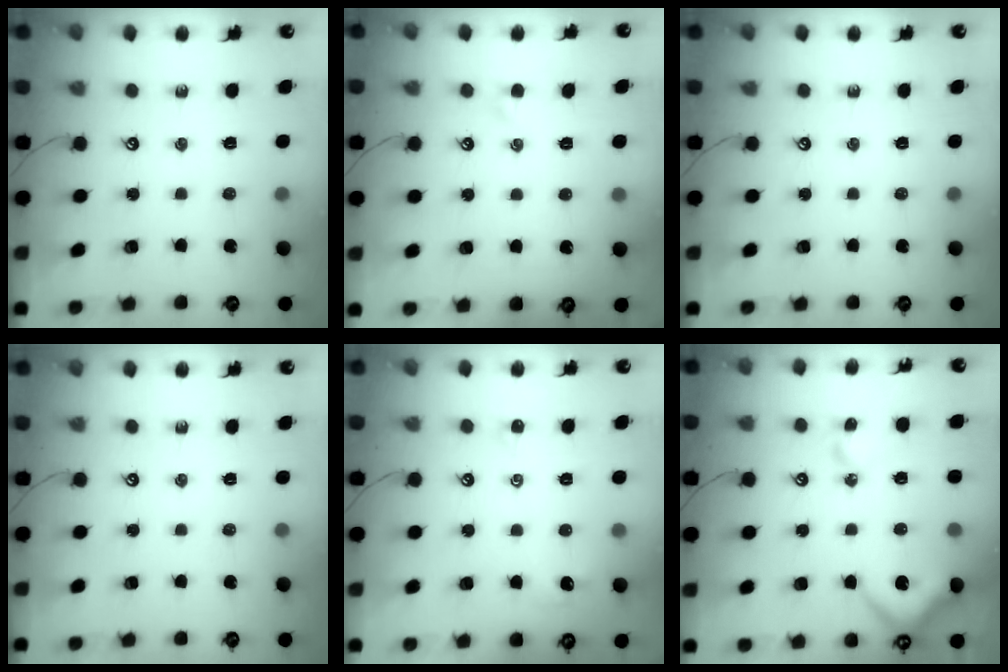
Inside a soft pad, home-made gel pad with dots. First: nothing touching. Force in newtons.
{"total": 0.8, "press": 0.7, "slide": 0.4}
{"total": 0.0}
{"total": 0.0}
{"total": 0.0}
{"total": 11.3, "press": 11.1, "slide": 1.5}